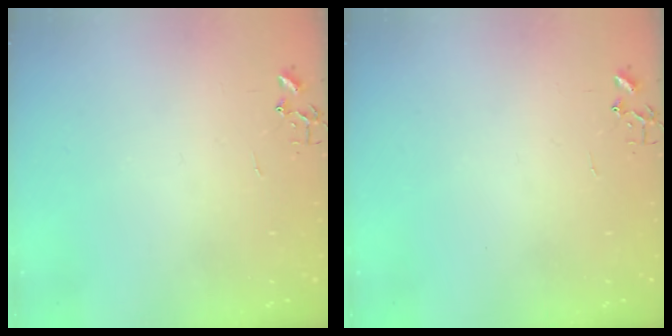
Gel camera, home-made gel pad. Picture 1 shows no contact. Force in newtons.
{"total": 0.0}